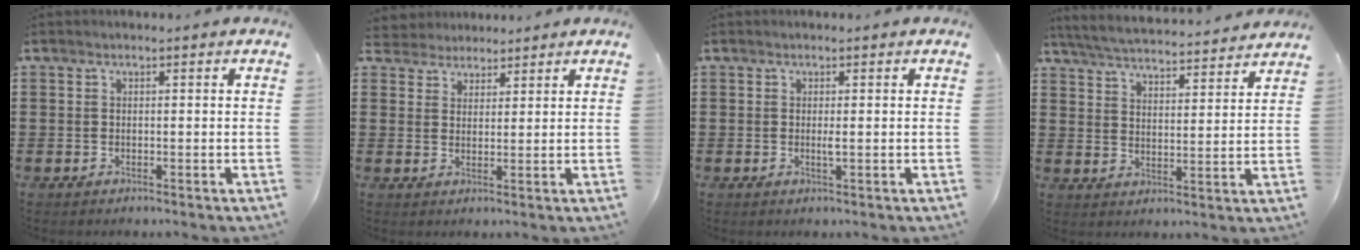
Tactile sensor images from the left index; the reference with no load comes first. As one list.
[{"total": 2.9, "force": [2.5, 1.3, -0.6], "torque": [-0.002, 0.001, 0.047]}, {"total": 1.1, "force": [0.0, 0.0, 1.0], "torque": [-0.020, -0.004, -0.001]}, {"total": 4.8, "force": [4.7, -0.1, 0.8], "torque": [-0.039, -0.036, 0.078]}]